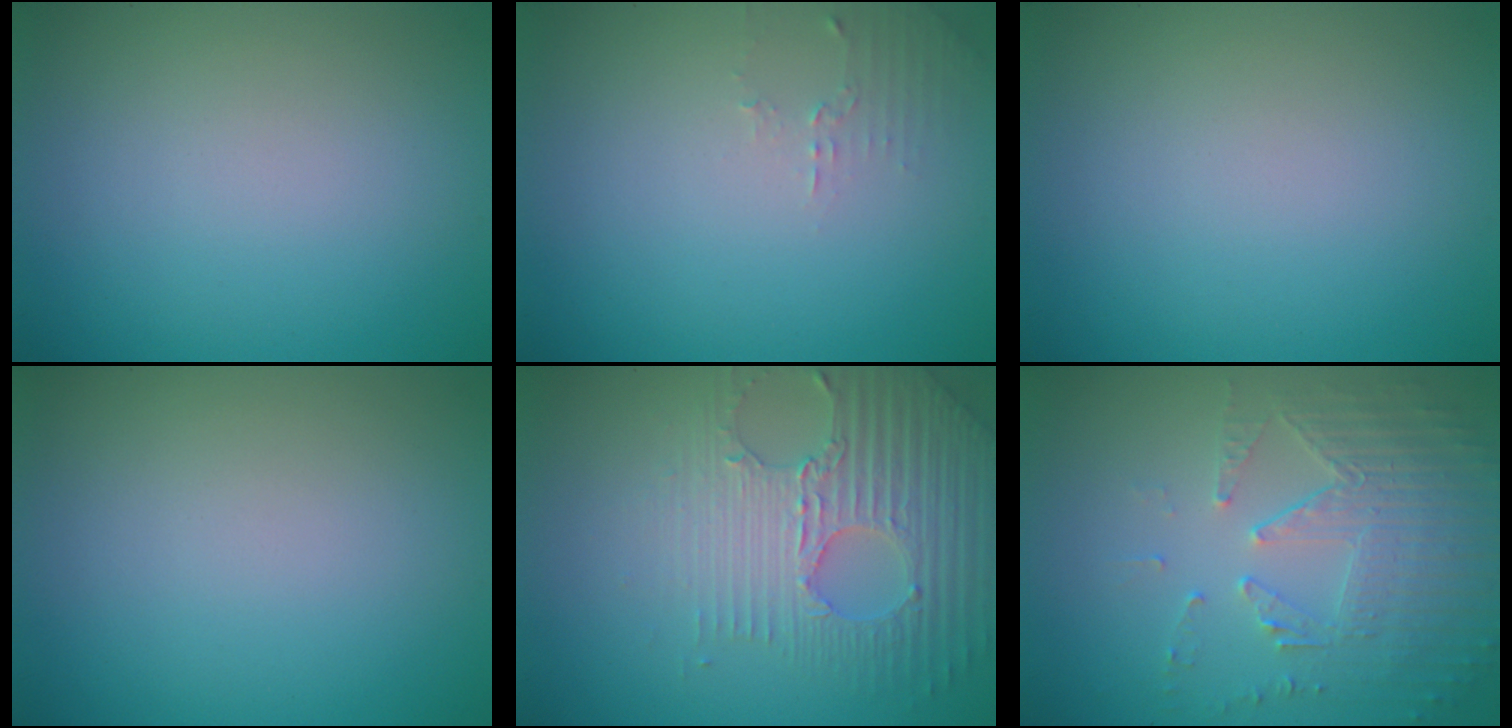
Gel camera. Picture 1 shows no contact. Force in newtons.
{"total": 1.2, "press": 1.2, "slide": 0.4}
{"total": 0.0}
{"total": 0.0}
{"total": 4.7, "press": 4.3, "slide": 2.0}
{"total": 5.8, "press": 3.8, "slide": 4.3}